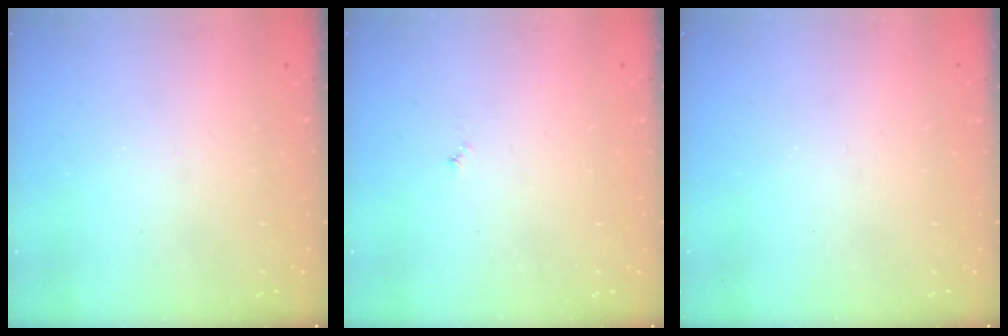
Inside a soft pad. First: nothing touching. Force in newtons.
{"total": 3.0, "press": 2.9, "slide": 0.3}
{"total": 0.0}